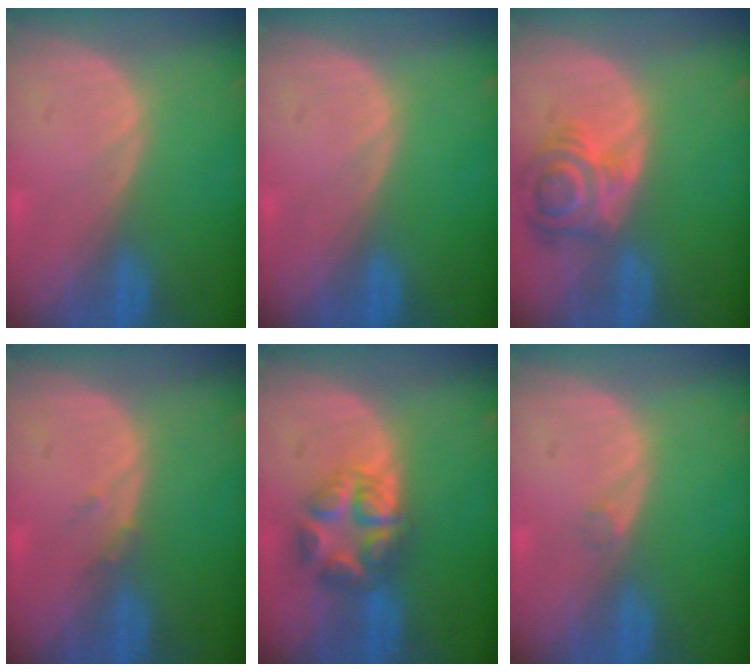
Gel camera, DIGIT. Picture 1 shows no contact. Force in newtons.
{"total": 0.0}
{"total": 6.4, "press": 6.3, "slide": 0.8}
{"total": 1.2, "press": 1.0, "slide": 0.6}
{"total": 6.3, "press": 6.3, "slide": 0.2}
{"total": 0.8, "press": 0.8, "slide": 0.1}